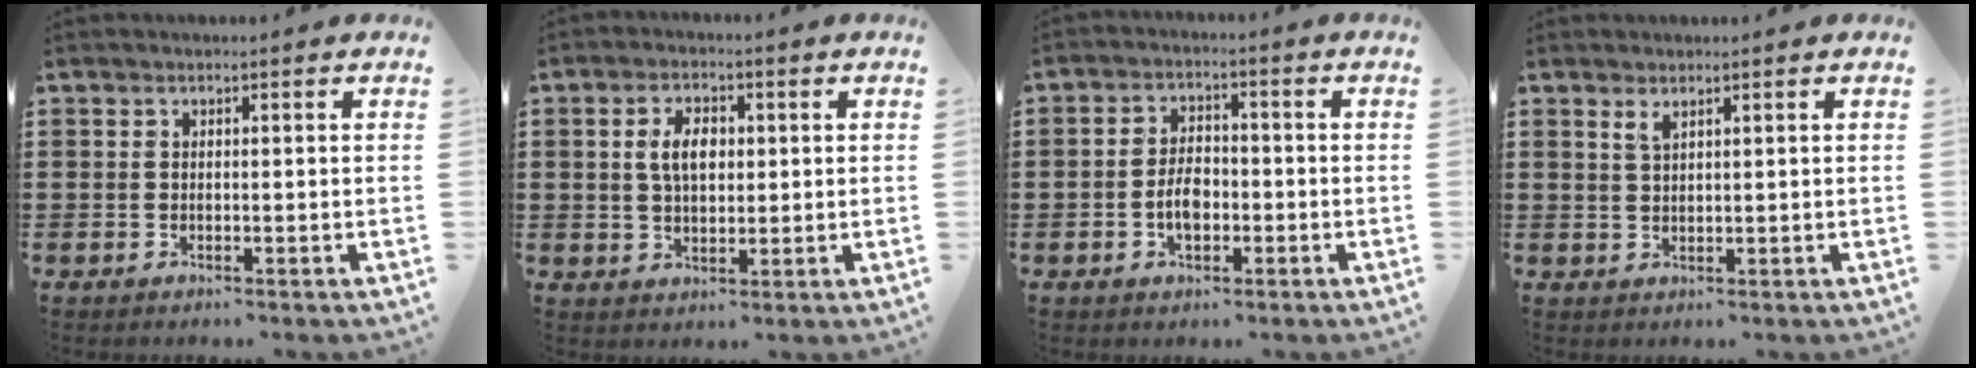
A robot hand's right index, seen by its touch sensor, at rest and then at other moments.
{"total": 5.0, "force": [0.9, 2.8, 4.0], "torque": [-0.078, 0.010, 0.011]}
{"total": 4.4, "force": [-1.3, 2.5, 3.4], "torque": [-0.071, 0.002, -0.025]}
{"total": 1.7, "force": [1.2, 0.4, 1.1], "torque": [-0.024, 0.002, 0.021]}